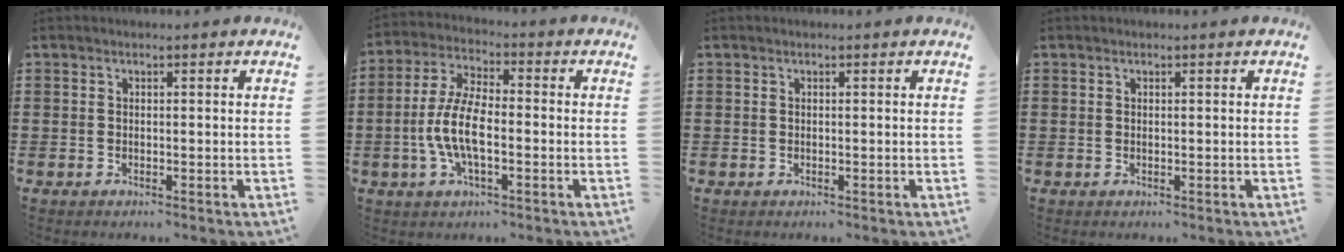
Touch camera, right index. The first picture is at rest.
{"total": 8.1, "force": [-2.1, 3.0, 7.2], "torque": [-0.171, -0.011, -0.046]}
{"total": 0.0}
{"total": 0.0}